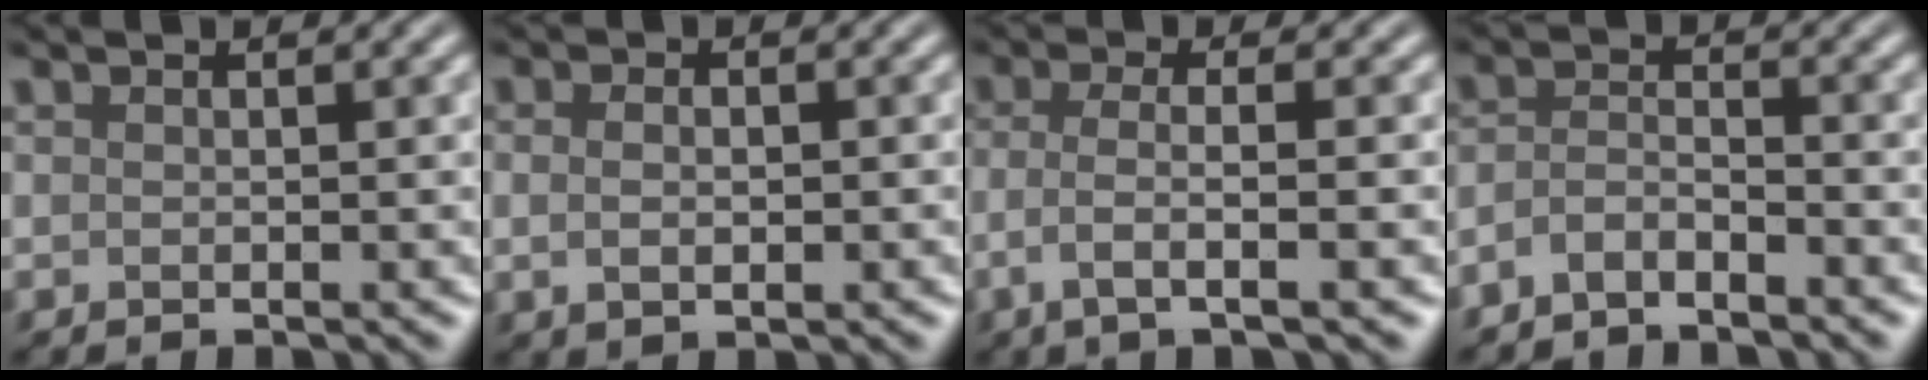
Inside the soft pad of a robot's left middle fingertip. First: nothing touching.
{"total": 2.5, "force": [0.0, 1.6, 1.9], "torque": [-0.024, -0.002, 0.000]}
{"total": 3.4, "force": [-1.0, 1.0, 3.1], "torque": [-0.055, -0.001, -0.028]}
{"total": 2.3, "force": [-1.9, 0.7, 1.0], "torque": [-0.024, 0.002, -0.045]}